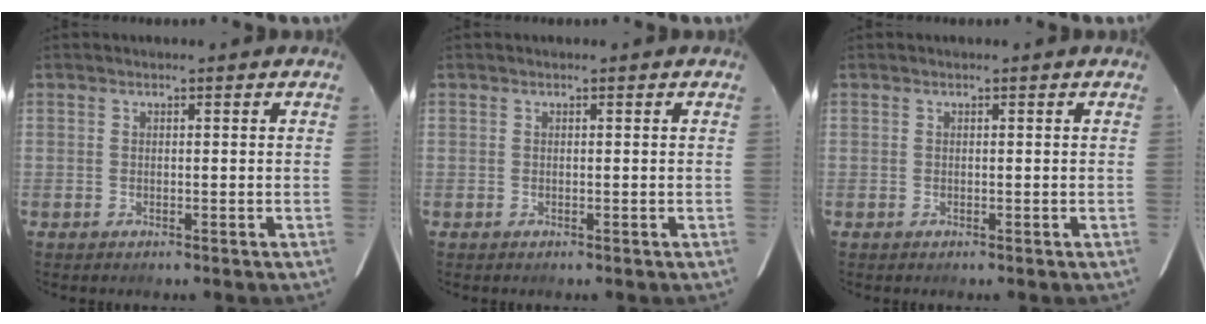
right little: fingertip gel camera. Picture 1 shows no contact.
{"total": 0.0}
{"total": 0.0}